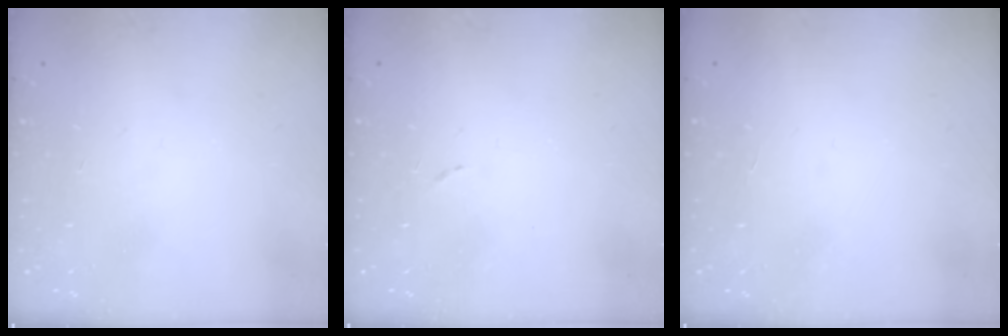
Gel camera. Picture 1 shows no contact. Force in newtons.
{"total": 4.2, "press": 4.1, "slide": 0.7}
{"total": 1.7, "press": 1.7, "slide": 0.1}